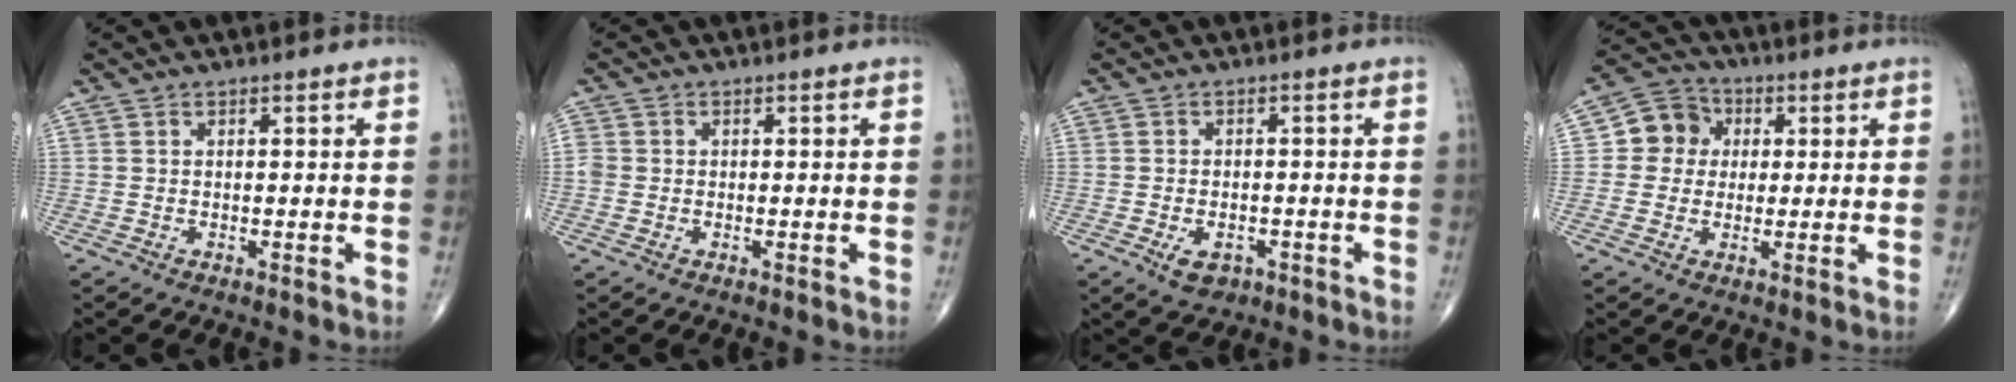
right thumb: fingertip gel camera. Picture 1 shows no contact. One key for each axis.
{"total": 1.7, "fx": -0.2, "fy": 1.5, "fz": 0.7, "tx": -0.011, "ty": 0.002, "tz": -0.006}
{"total": 3.9, "fx": -1.8, "fy": 2.5, "fz": 2.4, "tx": -0.034, "ty": 0.004, "tz": -0.023}
{"total": 7.5, "fx": 1.1, "fy": 6.9, "fz": 2.9, "tx": -0.022, "ty": 0.011, "tz": 0.007}